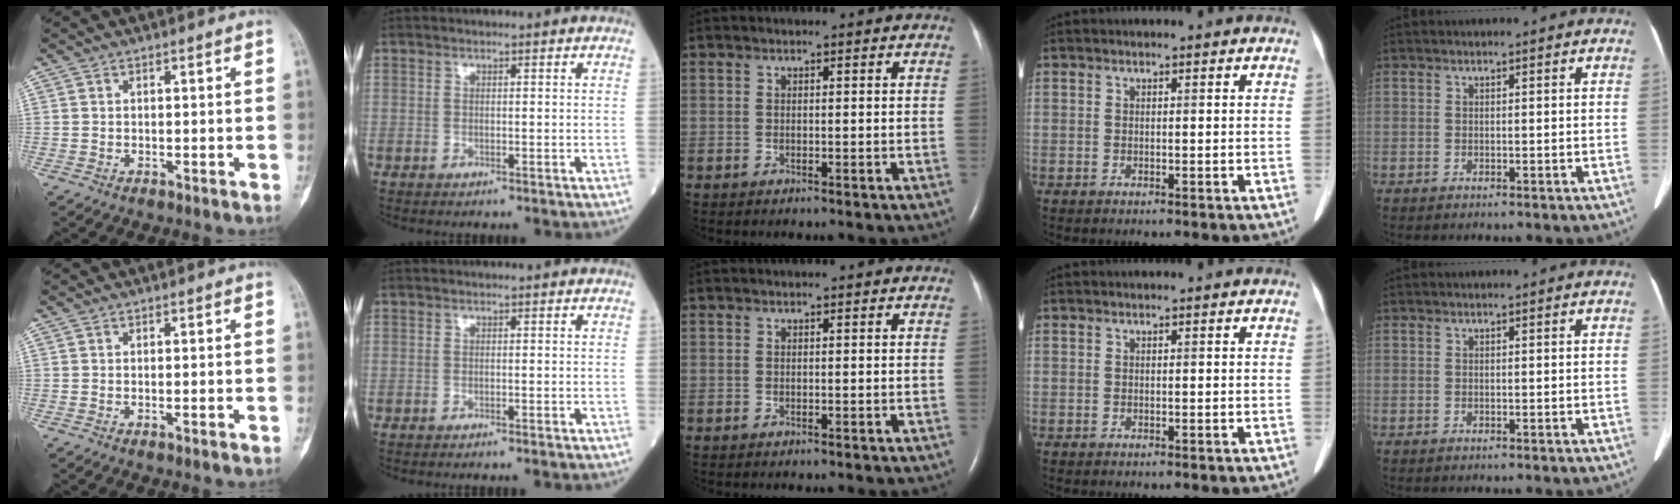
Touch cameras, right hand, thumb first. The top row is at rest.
{"thumb": {"total": 1.0, "force": [-0.3, 0.1, 0.9], "torque": [-0.011, -0.001, -0.003]}, "index": {"total": 1.4, "force": [-1.3, -0.1, 0.6], "torque": [-0.010, 0.000, -0.016]}}